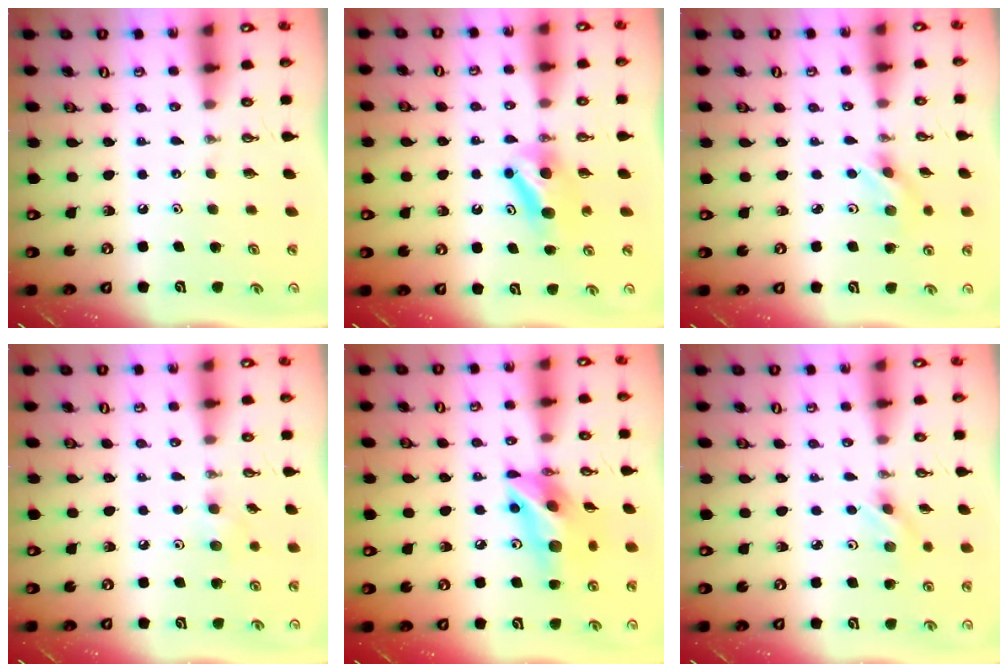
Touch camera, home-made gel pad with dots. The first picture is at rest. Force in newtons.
{"total": 8.1, "press": 7.9, "slide": 1.6}
{"total": 2.7, "press": 2.7, "slide": 0.3}
{"total": 5.6, "press": 5.4, "slide": 1.5}
{"total": 15.4, "press": 15.0, "slide": 3.5}
{"total": 3.6, "press": 3.3, "slide": 1.3}